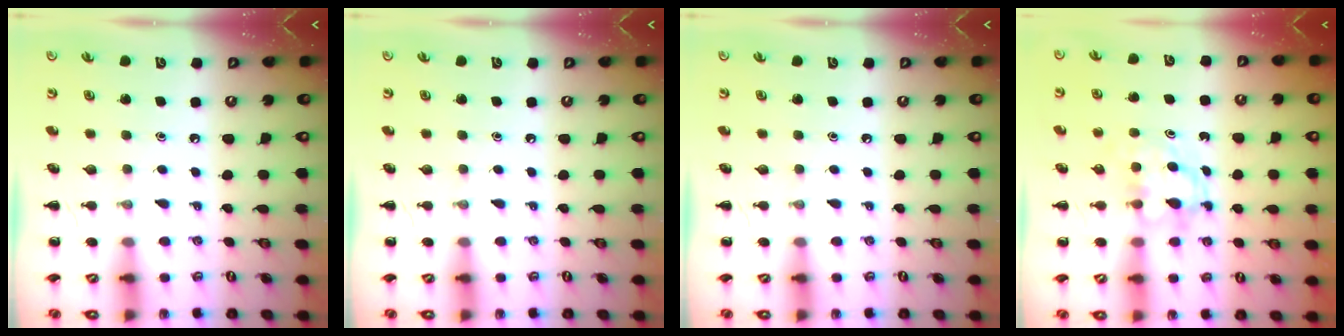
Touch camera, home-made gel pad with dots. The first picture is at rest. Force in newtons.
{"total": 0.0}
{"total": 0.0}
{"total": 4.9, "press": 4.8, "slide": 0.9}